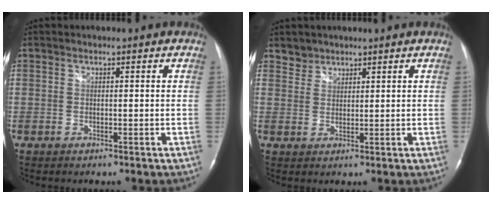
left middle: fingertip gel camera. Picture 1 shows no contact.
{"total": 2.3, "force": [1.9, 1.2, -0.4], "torque": [0.014, 0.009, 0.031]}